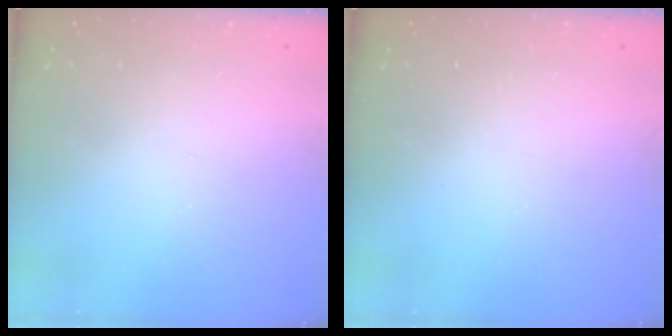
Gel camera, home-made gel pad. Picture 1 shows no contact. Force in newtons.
{"total": 0.0}